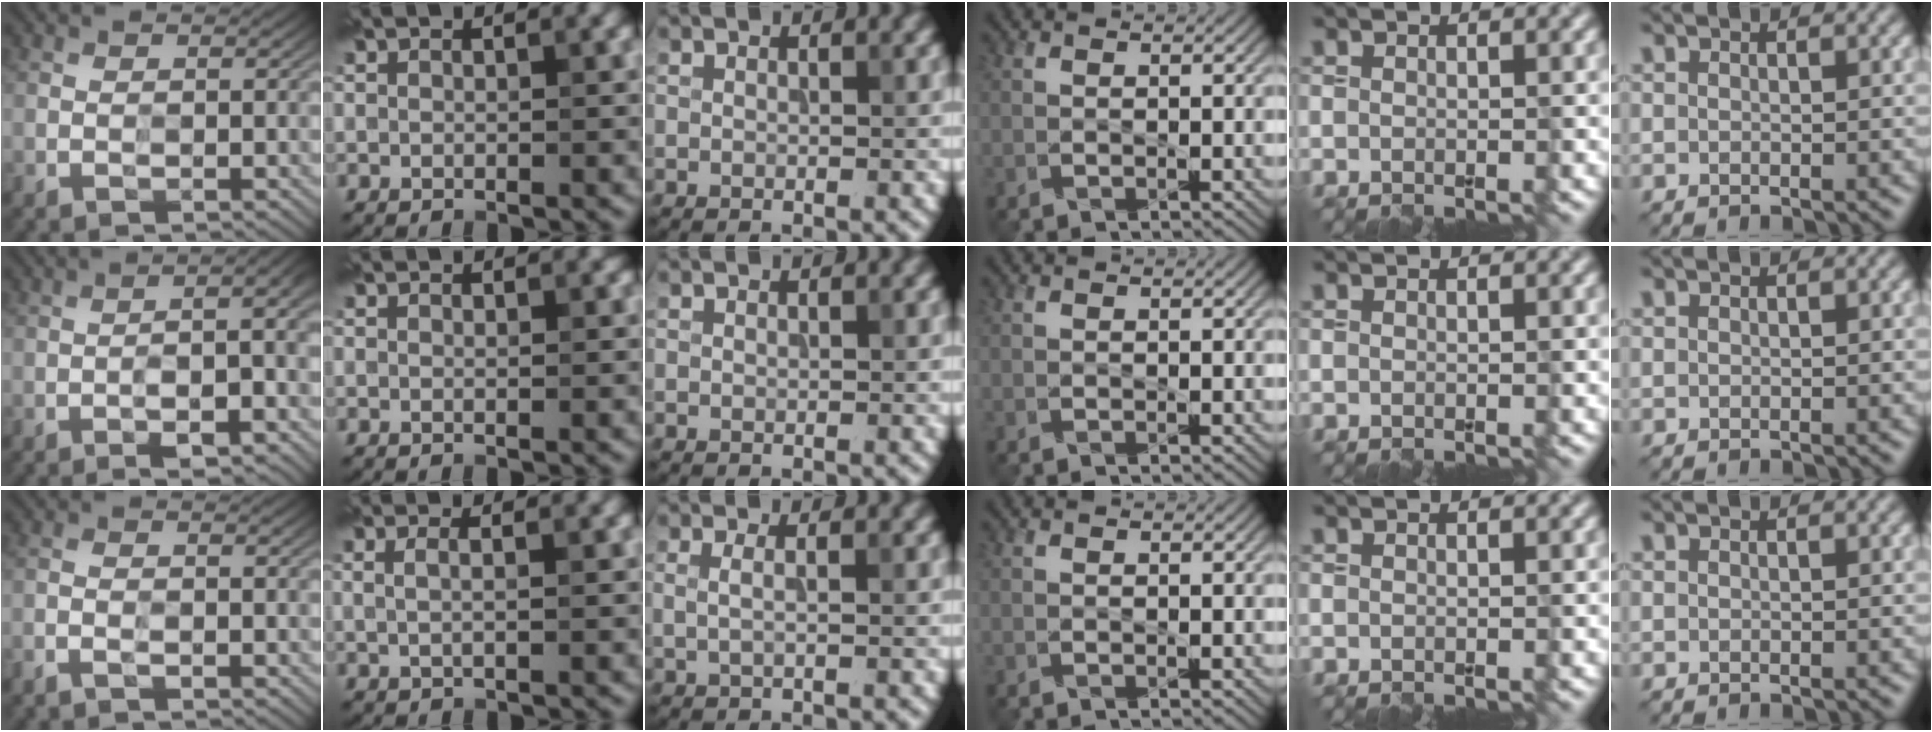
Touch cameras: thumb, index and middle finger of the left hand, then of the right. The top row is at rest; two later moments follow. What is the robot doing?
{"motion": "wipe", "object": "paper plate"}